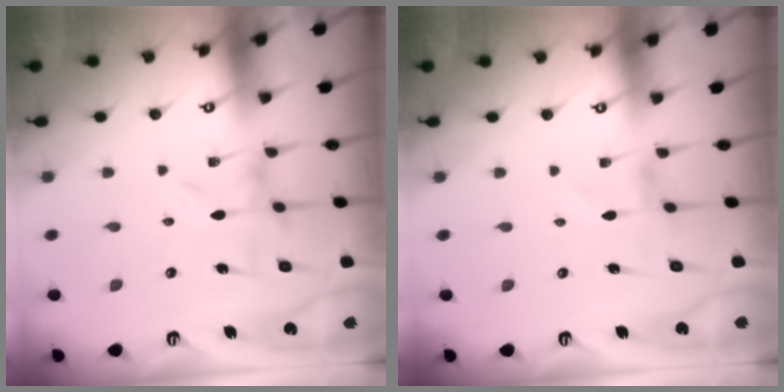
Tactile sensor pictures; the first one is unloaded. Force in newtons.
{"total": 0.7, "press": 0.6, "slide": 0.1}